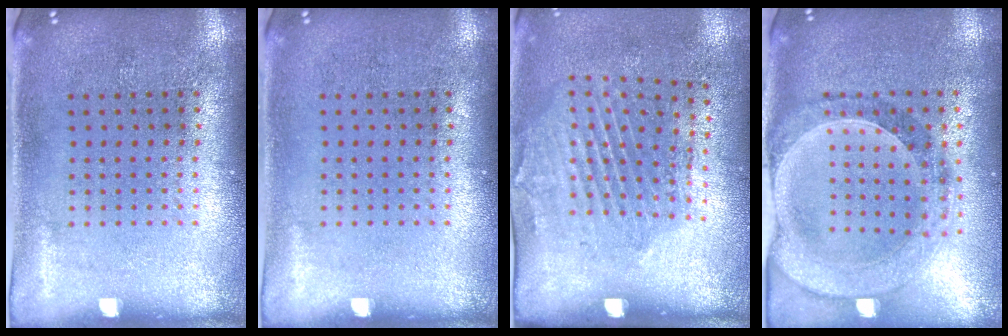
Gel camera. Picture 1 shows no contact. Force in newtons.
{"total": 0.0}
{"total": 2.0, "press": 1.1, "slide": 1.7}
{"total": 1.5, "press": 1.4, "slide": 0.3}